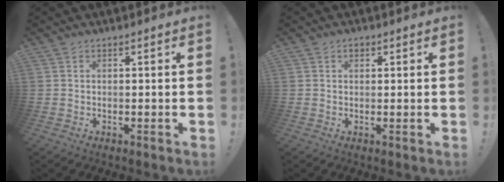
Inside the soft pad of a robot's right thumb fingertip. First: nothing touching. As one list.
[{"total": 1.2, "force": [0.6, 0.8, 0.5], "torque": [0.002, -0.001, 0.008]}]